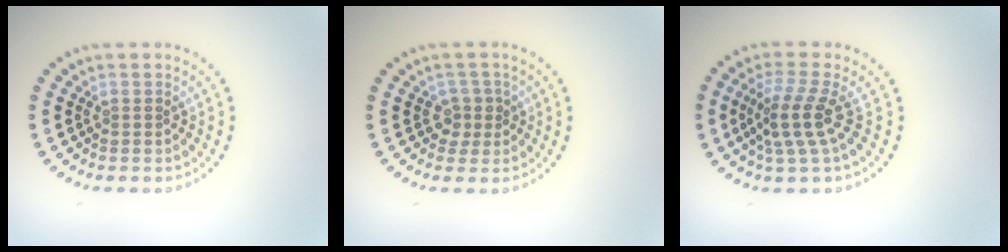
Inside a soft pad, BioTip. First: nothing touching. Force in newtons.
{"total": 1.6, "press": 1.3, "slide": 0.9}
{"total": 3.5, "press": 2.9, "slide": 2.1}